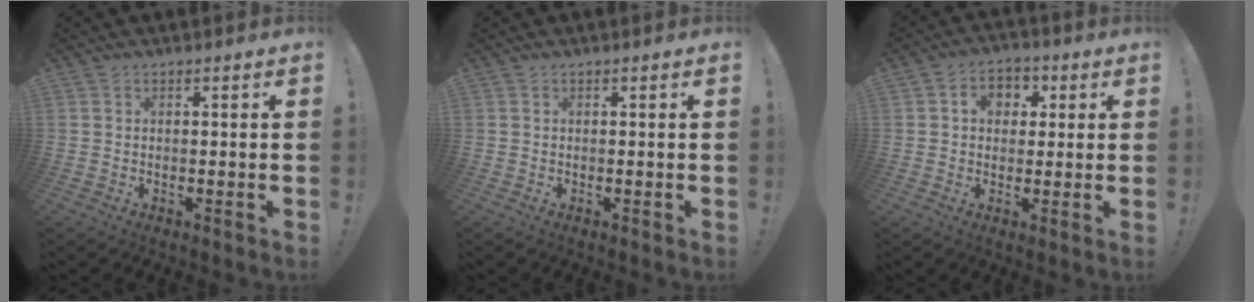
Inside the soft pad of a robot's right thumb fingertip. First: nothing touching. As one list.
[{"total": 0.0}, {"total": 6.7, "force": [1.5, 5.6, 3.4], "torque": [-0.045, 0.003, 0.028]}]